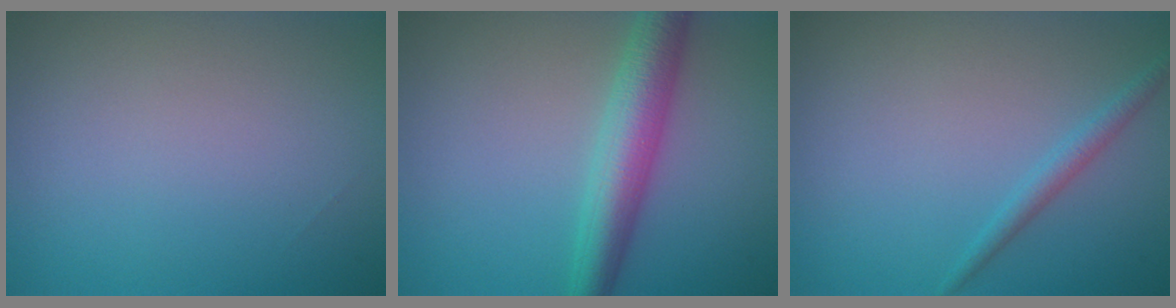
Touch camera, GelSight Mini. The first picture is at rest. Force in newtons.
{"total": 4.9, "press": 4.9, "slide": 0.0}
{"total": 1.5, "press": 1.5, "slide": 0.1}